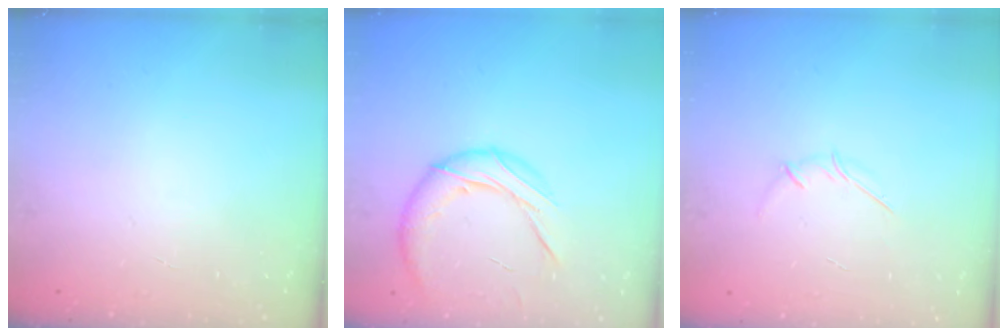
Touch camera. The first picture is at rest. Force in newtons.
{"total": 12.7, "press": 12.6, "slide": 1.8}
{"total": 3.5, "press": 3.4, "slide": 0.9}